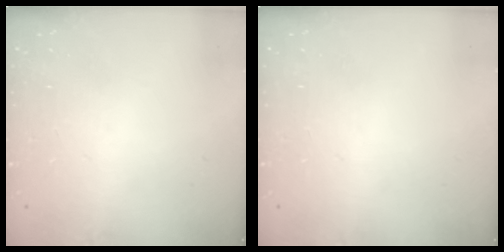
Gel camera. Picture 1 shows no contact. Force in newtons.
{"total": 0.0}